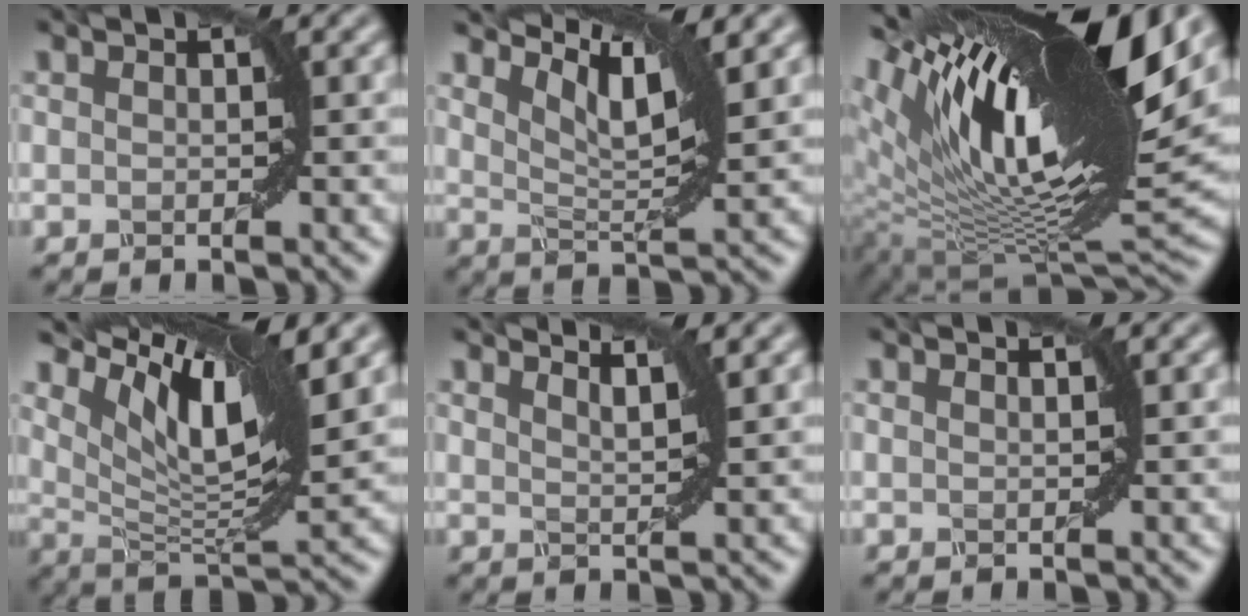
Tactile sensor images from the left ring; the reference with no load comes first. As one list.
[{"total": 5.7, "force": [3.8, 1.4, 4.0], "torque": [-0.077, 0.003, 0.069]}, {"total": 17.2, "force": [7.4, 5.0, 14.7], "torque": [-0.269, 0.016, 0.141]}, {"total": 9.6, "force": [5.2, 2.7, 7.6], "torque": [-0.132, -0.006, 0.103]}, {"total": 2.6, "force": [2.2, 0.7, 1.2], "torque": [-0.007, 0.002, 0.014]}, {"total": 0.5, "force": [0.3, 0.3, 0.3], "torque": [0.001, -0.008, 0.000]}]